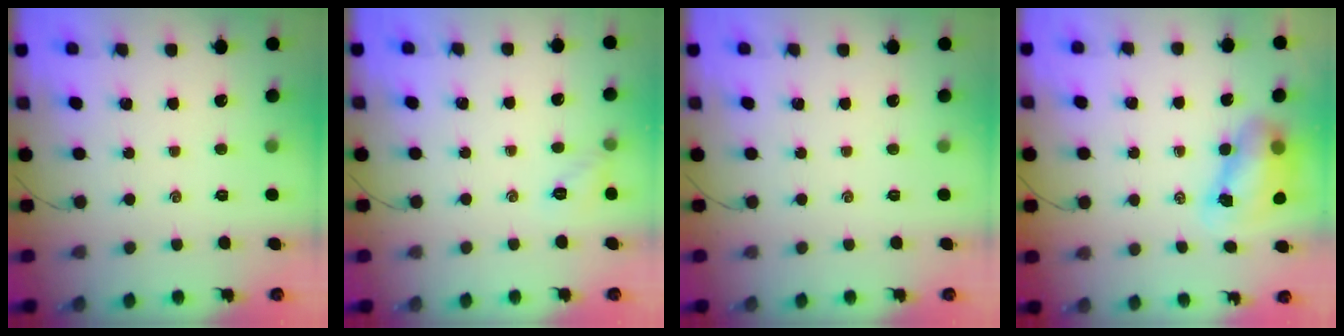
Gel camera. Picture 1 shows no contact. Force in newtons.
{"total": 6.2, "press": 6.0, "slide": 1.4}
{"total": 0.0}
{"total": 8.0, "press": 7.8, "slide": 1.7}